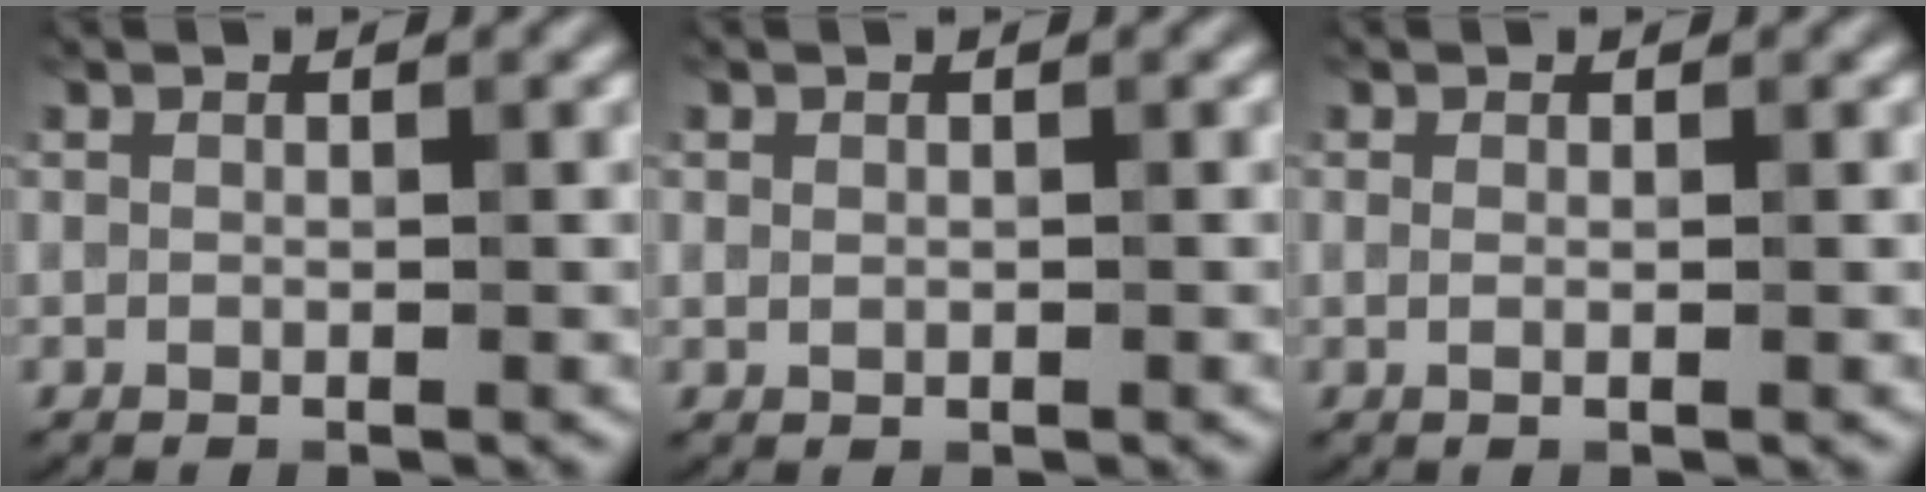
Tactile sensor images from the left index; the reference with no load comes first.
{"total": 0.6, "force": [0.1, 0.5, 0.3], "torque": [-0.002, -0.003, 0.004]}
{"total": 0.7, "force": [0.0, 0.2, 0.7], "torque": [-0.010, -0.002, -0.001]}